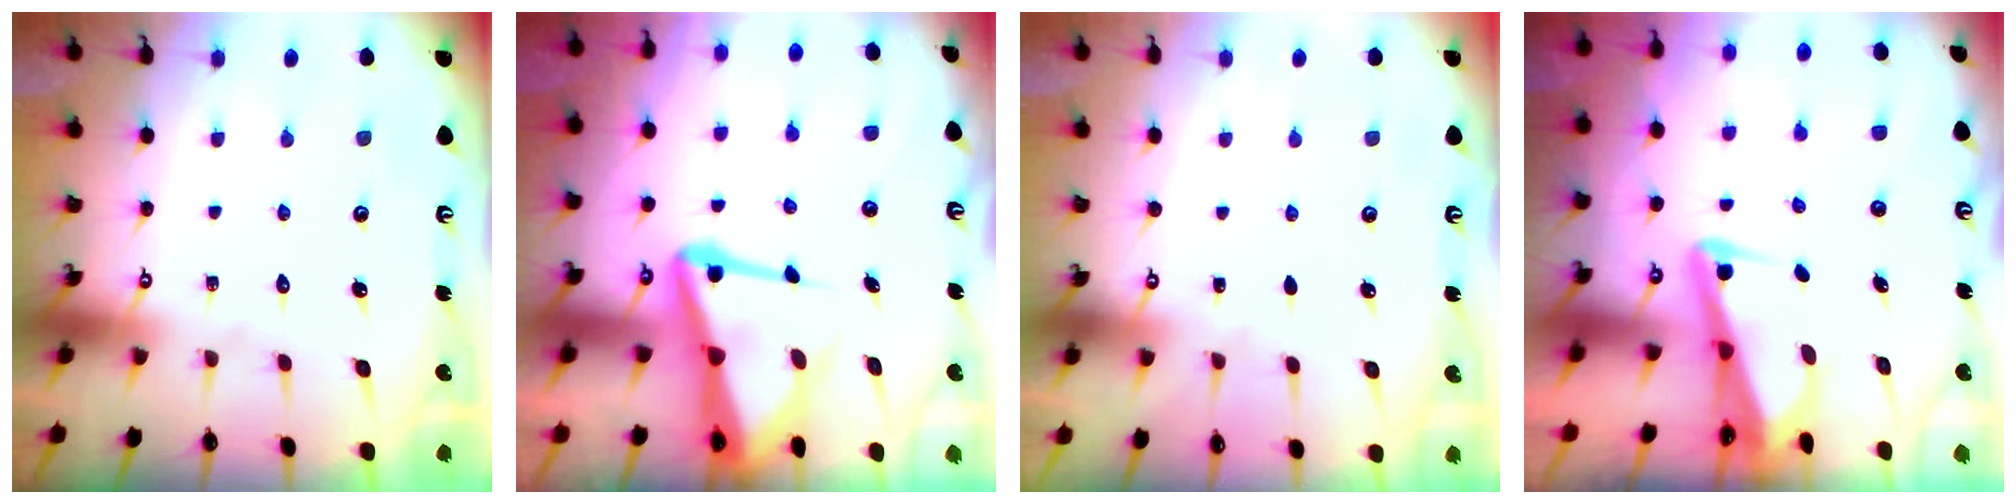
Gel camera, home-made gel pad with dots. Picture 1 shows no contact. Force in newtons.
{"total": 10.1, "press": 10.0, "slide": 1.0}
{"total": 2.5, "press": 2.5, "slide": 0.3}
{"total": 3.8, "press": 3.6, "slide": 1.0}